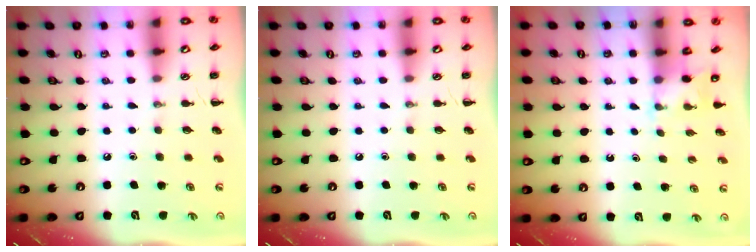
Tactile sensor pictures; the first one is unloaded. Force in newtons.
{"total": 0.0}
{"total": 2.2, "press": 2.1, "slide": 0.7}